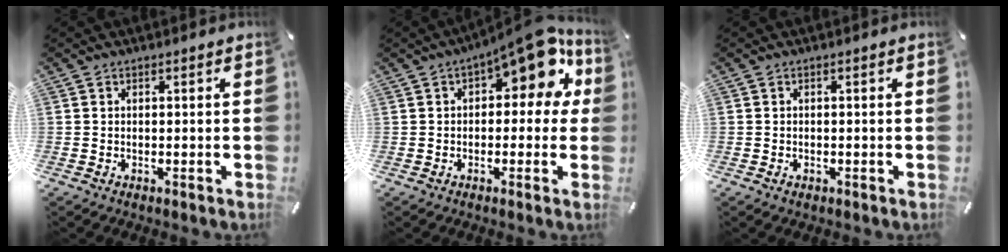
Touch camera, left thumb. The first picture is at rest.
{"total": 12.7, "force": [5.7, 5.7, 9.8], "torque": [-0.129, -0.038, 0.093]}
{"total": 0.7, "force": [-0.3, 0.5, 0.4], "torque": [-0.009, 0.001, -0.008]}